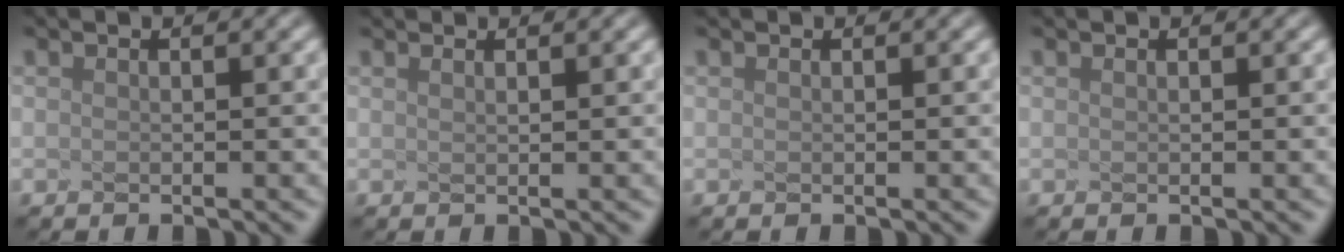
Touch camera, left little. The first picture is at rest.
{"total": 0.9, "force": [0.8, 0.2, 0.4], "torque": [-0.002, 0.011, 0.007]}
{"total": 0.0}
{"total": 0.0}